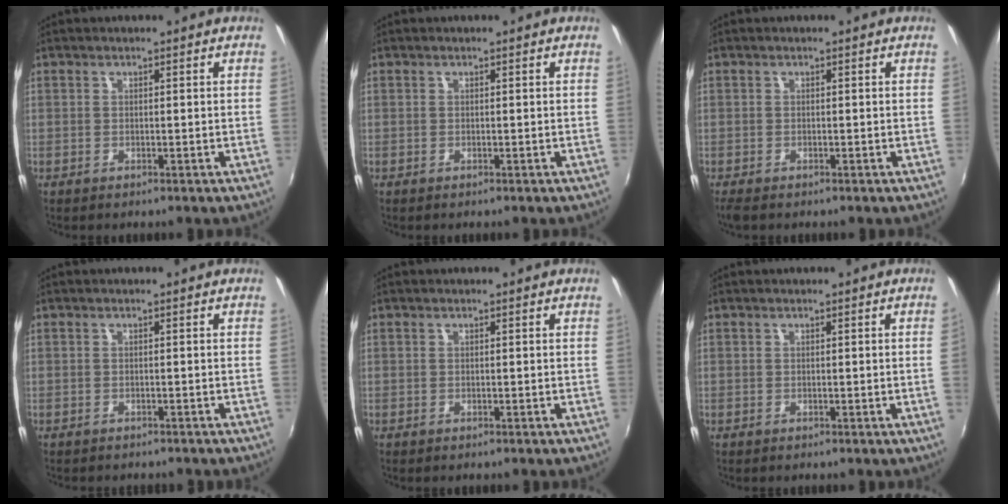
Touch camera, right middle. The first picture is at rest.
{"total": 0.0}
{"total": 1.7, "force": [-1.3, 0.5, 1.0], "torque": [-0.022, -0.010, -0.022]}
{"total": 2.3, "force": [-2.1, 0.7, 0.7], "torque": [-0.018, -0.012, -0.029]}
{"total": 0.0}
{"total": 0.6, "force": [0.0, -0.4, 0.5], "torque": [-0.002, -0.003, 0.000]}